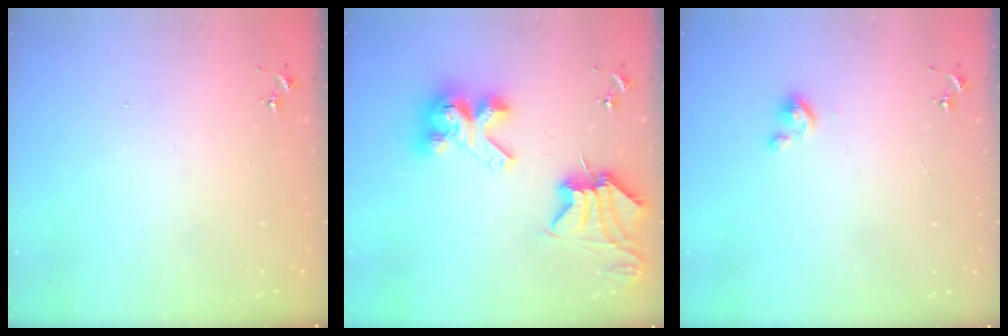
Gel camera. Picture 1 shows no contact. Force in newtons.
{"total": 11.1, "press": 11.1, "slide": 0.6}
{"total": 2.4, "press": 2.4, "slide": 0.2}